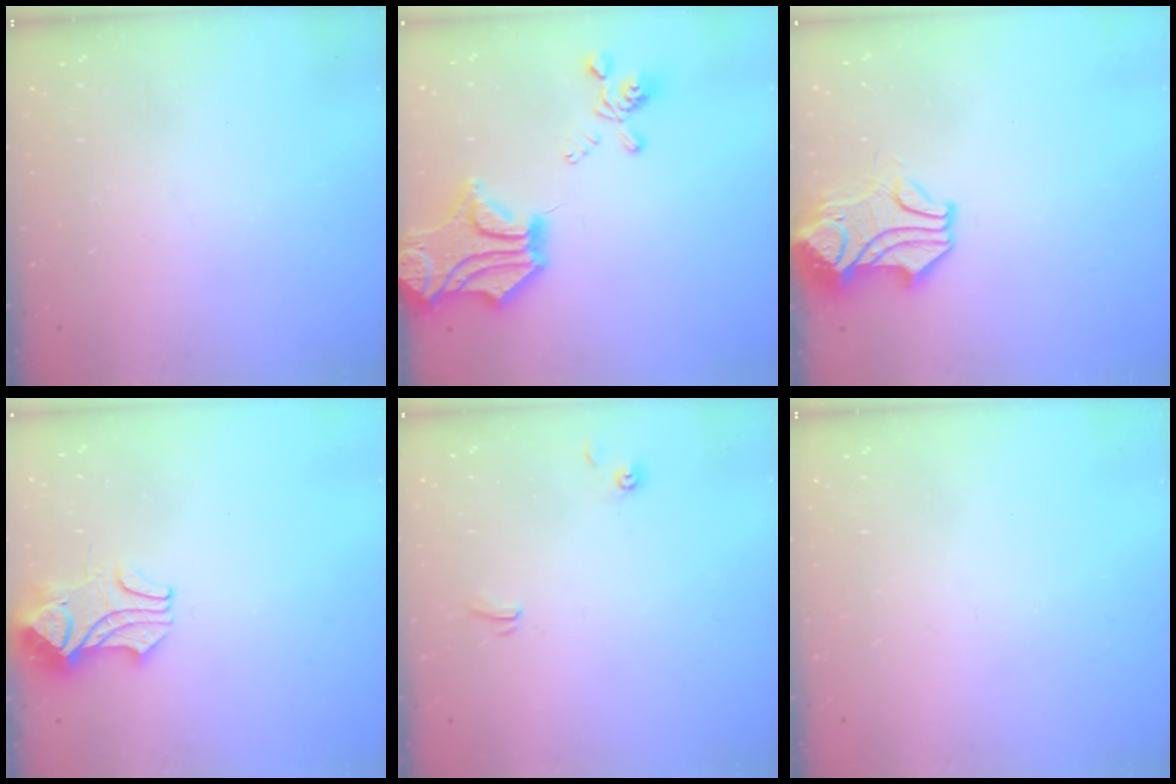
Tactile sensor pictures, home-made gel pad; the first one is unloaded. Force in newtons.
{"total": 10.1, "press": 9.5, "slide": 3.3}
{"total": 6.3, "press": 6.2, "slide": 0.9}
{"total": 2.4, "press": 2.2, "slide": 1.0}
{"total": 1.1, "press": 1.1, "slide": 0.2}
{"total": 0.0}